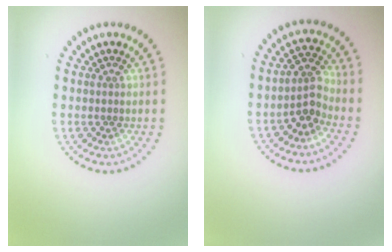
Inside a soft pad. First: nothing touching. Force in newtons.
{"total": 2.7, "press": 1.9, "slide": 1.8}